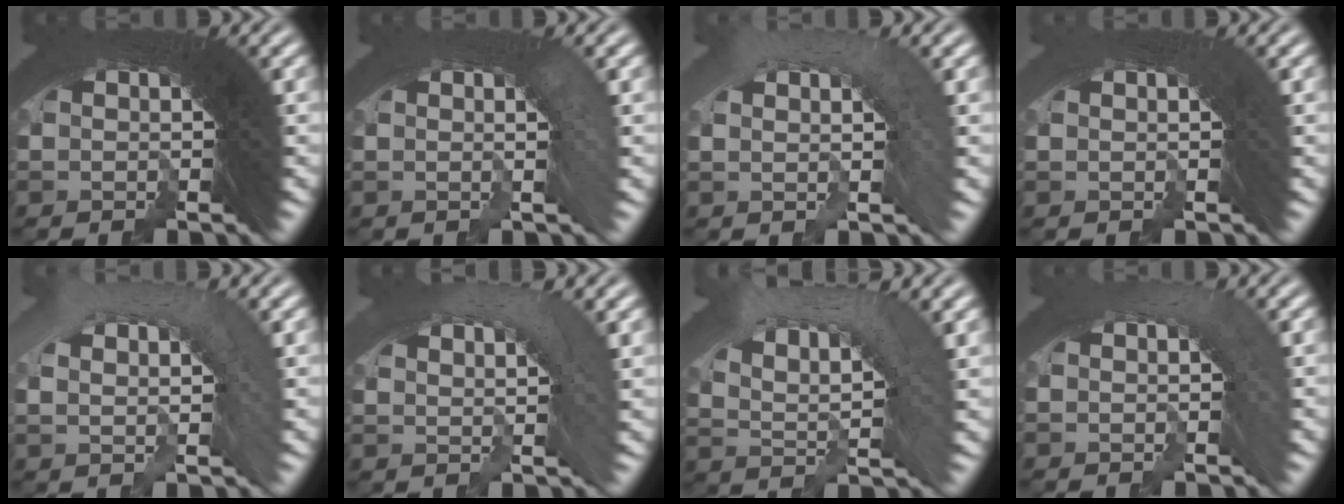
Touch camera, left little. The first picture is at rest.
{"total": 0.8, "force": [-0.6, 0.1, 0.5], "torque": [-0.002, 0.005, -0.010]}
{"total": 2.6, "force": [-2.4, 1.0, -0.3], "torque": [0.011, 0.002, -0.040]}
{"total": 1.4, "force": [-0.7, -0.2, -1.2], "torque": [0.009, -0.002, -0.006]}
{"total": 3.2, "force": [-2.3, 2.1, 0.4], "torque": [-0.006, -0.002, -0.037]}
{"total": 2.9, "force": [-0.3, 2.1, 1.9], "torque": [-0.028, 0.005, -0.008]}
{"total": 5.6, "force": [-1.4, 4.2, 3.5], "torque": [-0.058, -0.002, -0.026]}
{"total": 2.1, "force": [-1.7, -0.2, -1.1], "torque": [0.022, -0.007, -0.023]}